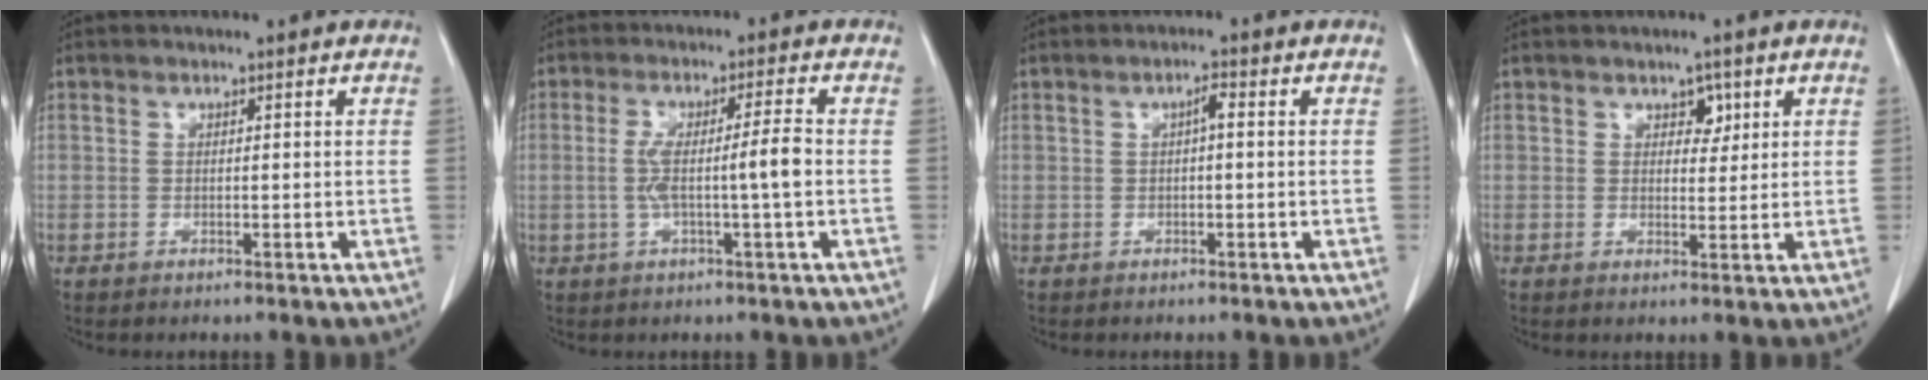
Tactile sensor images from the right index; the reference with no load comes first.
{"total": 5.9, "force": [-0.9, -0.5, 5.8], "torque": [-0.114, 0.013, -0.013]}
{"total": 1.6, "force": [0.1, 0.3, 1.5], "torque": [-0.025, 0.005, 0.001]}
{"total": 2.4, "force": [1.2, 1.6, 1.3], "torque": [-0.011, 0.001, 0.016]}